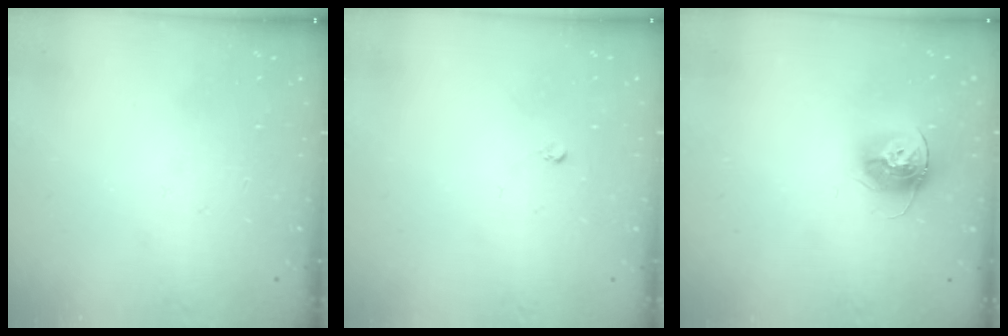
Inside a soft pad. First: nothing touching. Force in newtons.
{"total": 2.5, "press": 2.5, "slide": 0.2}
{"total": 12.1, "press": 12.1, "slide": 0.5}